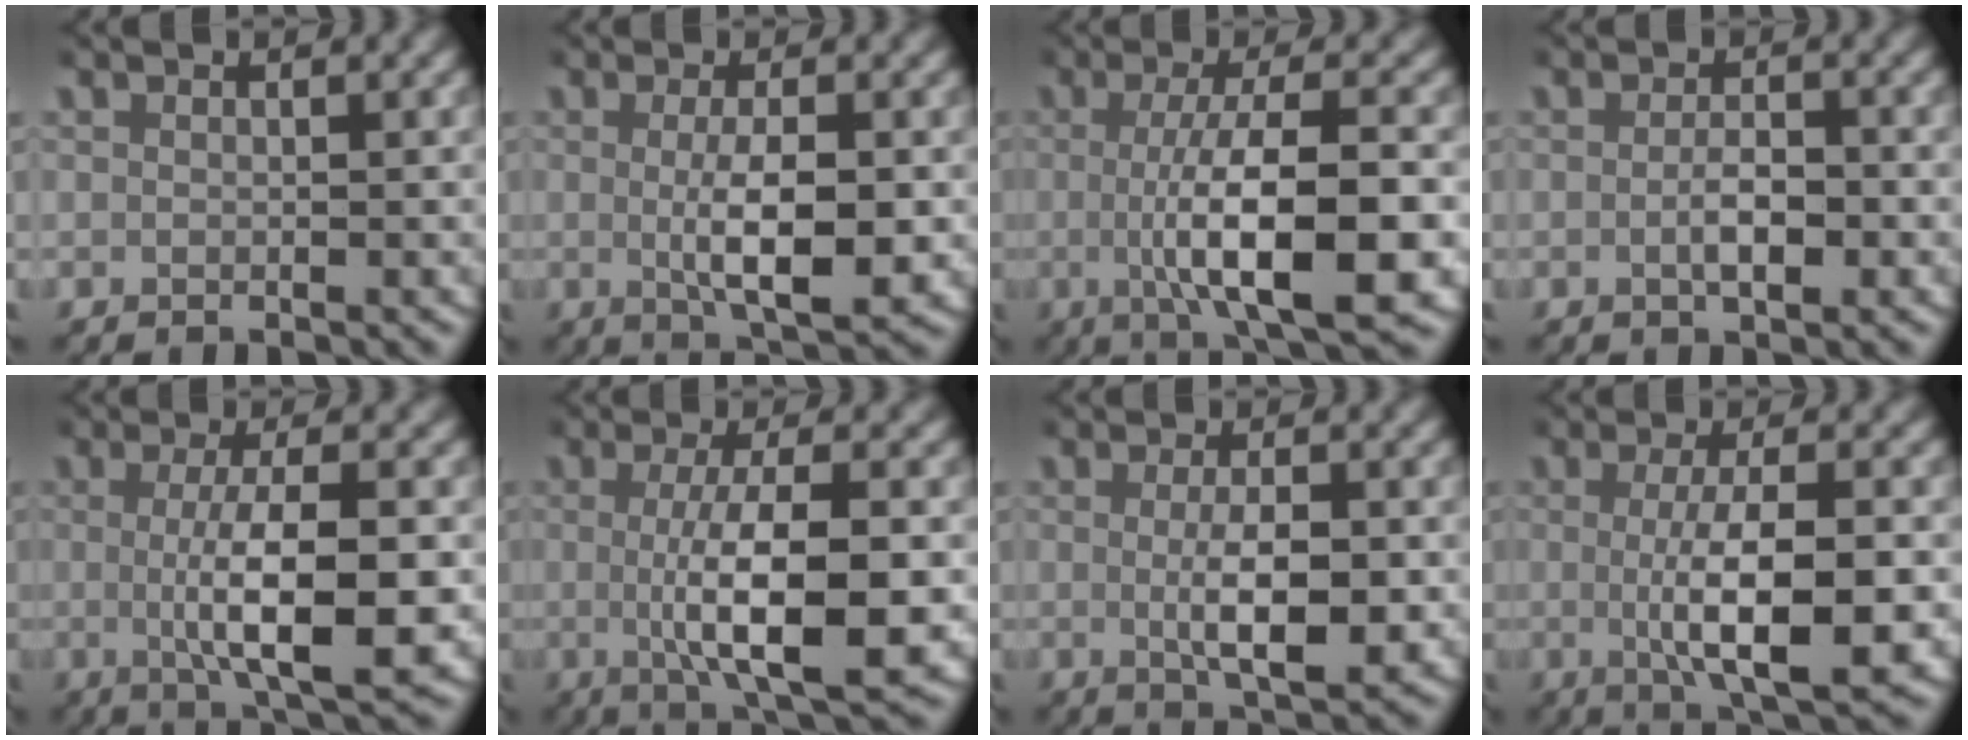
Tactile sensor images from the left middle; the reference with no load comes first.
{"total": 5.3, "force": [-0.5, 1.6, 5.0], "torque": [-0.083, -0.011, -0.005]}
{"total": 8.2, "force": [-1.4, 2.1, 7.8], "torque": [-0.121, -0.007, -0.019]}
{"total": 2.2, "force": [-0.7, 0.9, 1.9], "torque": [-0.032, -0.003, -0.012]}
{"total": 6.6, "force": [-0.7, 1.5, 6.4], "torque": [-0.104, -0.008, -0.009]}
{"total": 7.5, "force": [-0.8, 1.9, 7.2], "torque": [-0.114, -0.009, -0.009]}
{"total": 4.6, "force": [-0.5, 1.5, 4.4], "torque": [-0.071, -0.011, -0.005]}
{"total": 7.0, "force": [-0.9, 1.9, 6.7], "torque": [-0.107, -0.009, -0.011]}